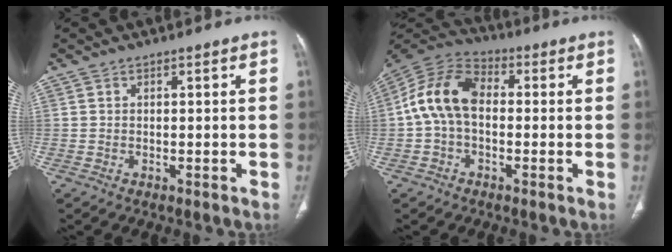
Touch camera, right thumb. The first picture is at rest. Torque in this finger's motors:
{"motor_torque": [0.24, 0.24, 0.32, -0.30, 0.17]}